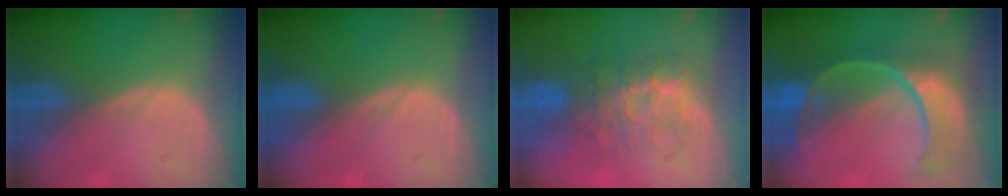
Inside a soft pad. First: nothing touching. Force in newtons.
{"total": 0.0}
{"total": 7.7, "press": 7.5, "slide": 1.4}
{"total": 11.2, "press": 9.4, "slide": 6.1}